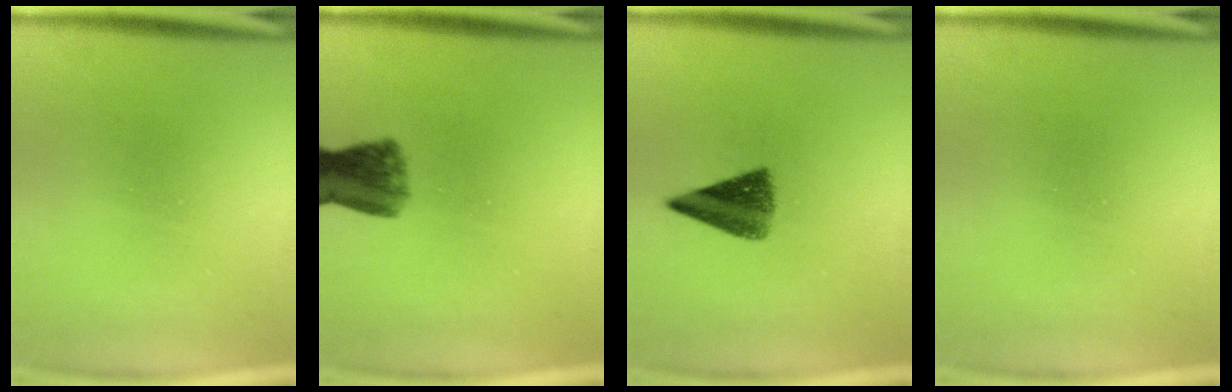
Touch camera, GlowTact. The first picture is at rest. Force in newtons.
{"total": 6.2}
{"total": 6.9}
{"total": 0.0}